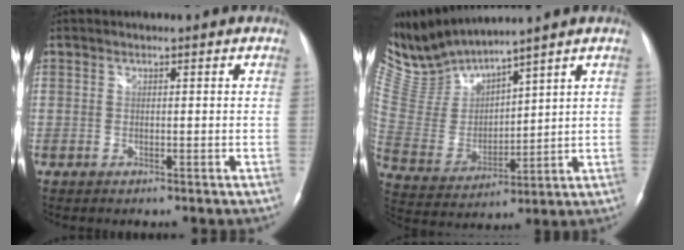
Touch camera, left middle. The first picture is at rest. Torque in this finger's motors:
{"motor_torque": [-0.41, -0.46, -0.15, -0.03]}